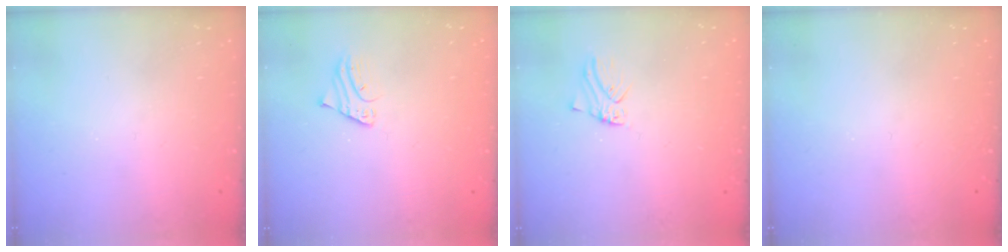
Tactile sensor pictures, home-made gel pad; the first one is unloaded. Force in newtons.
{"total": 1.8, "press": 1.8, "slide": 0.2}
{"total": 0.9, "press": 0.9, "slide": 0.1}
{"total": 0.0}